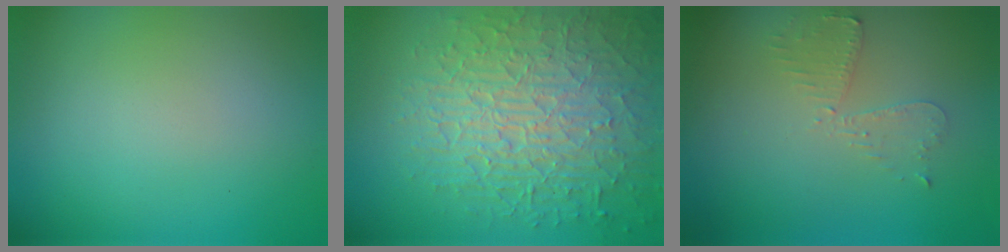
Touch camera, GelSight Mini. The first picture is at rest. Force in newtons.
{"total": 8.8, "press": 6.0, "slide": 6.4}
{"total": 2.2, "press": 2.2, "slide": 0.5}